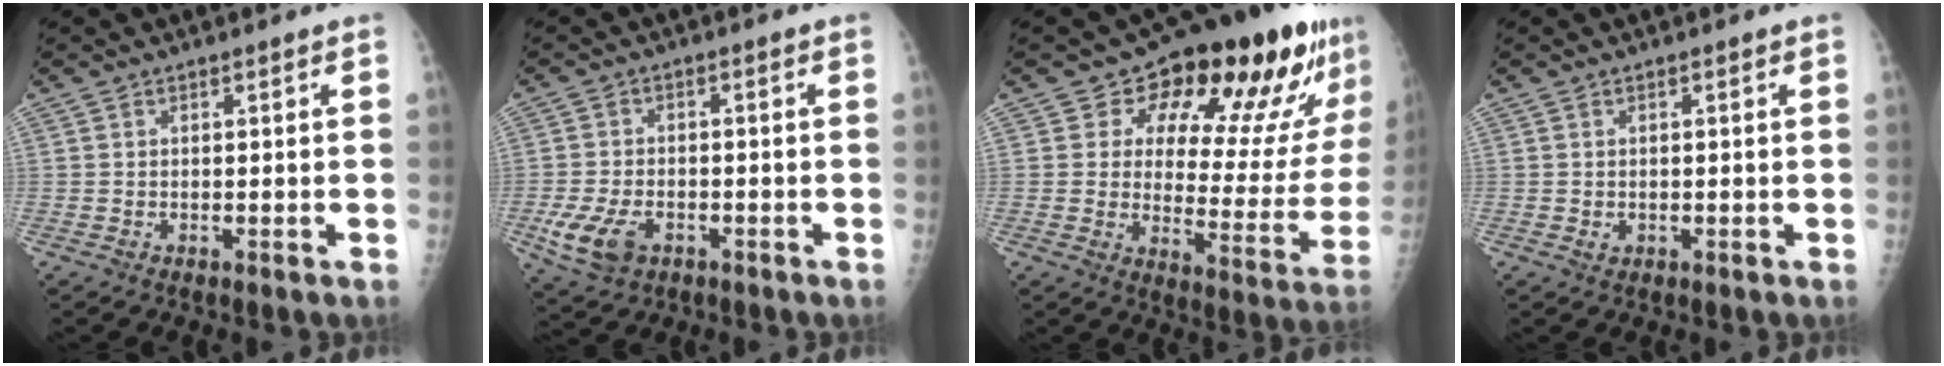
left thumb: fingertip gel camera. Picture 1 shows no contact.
{"total": 7.9, "force": [-3.1, 5.1, 5.2], "torque": [-0.105, 0.004, -0.051]}
{"total": 20.5, "force": [13.3, 8.9, 12.9], "torque": [-0.122, -0.074, 0.171]}
{"total": 1.0, "force": [-0.1, 0.9, 0.5], "torque": [-0.005, 0.000, 0.001]}